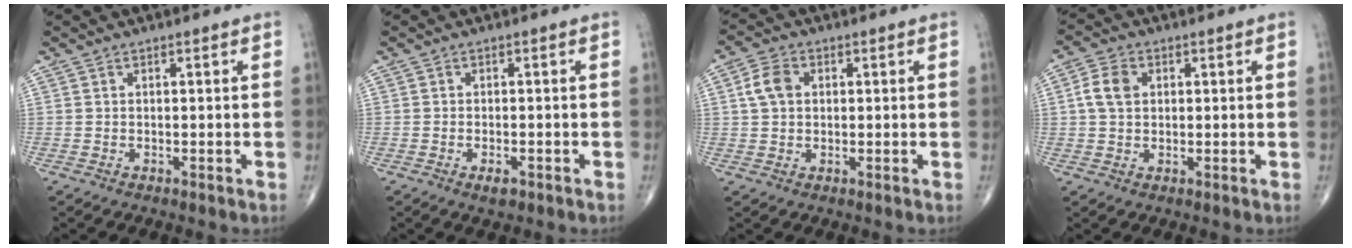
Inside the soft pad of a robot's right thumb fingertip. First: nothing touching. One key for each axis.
{"total": 2.1, "fx": -1.1, "fy": 0.8, "fz": 1.5, "tx": -0.025, "ty": 0.001, "tz": -0.017}
{"total": 4.9, "fx": 1.0, "fy": 3.6, "fz": 3.2, "tx": -0.061, "ty": 0.007, "tz": 0.015}
{"total": 5.0, "fx": 1.0, "fy": 3.6, "fz": 3.3, "tx": -0.065, "ty": 0.006, "tz": 0.015}